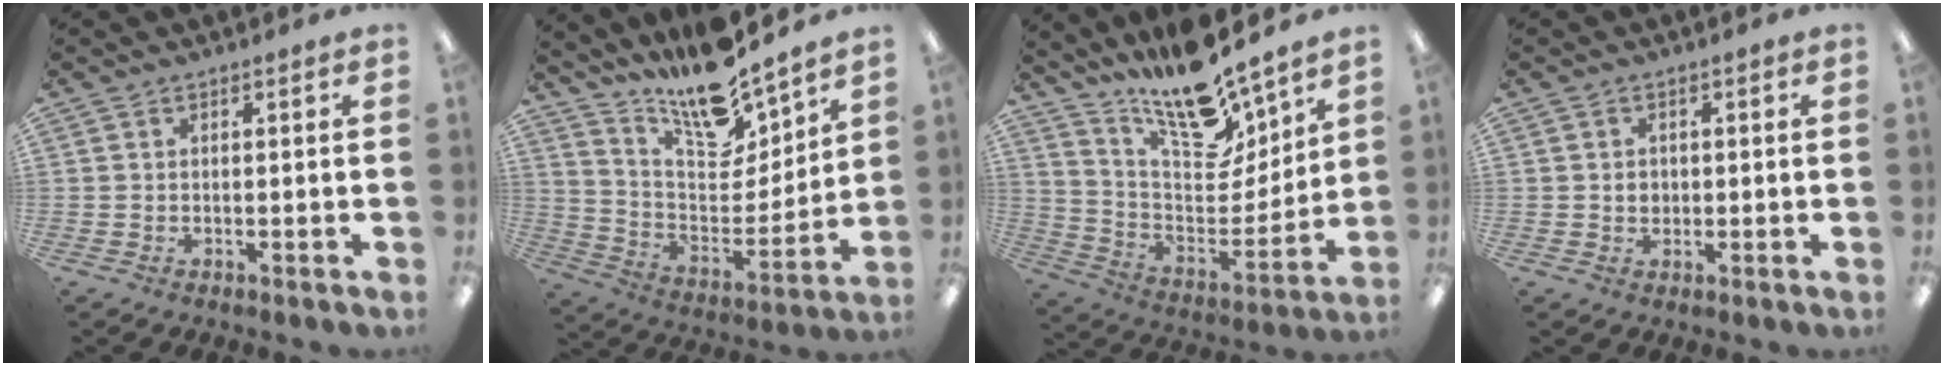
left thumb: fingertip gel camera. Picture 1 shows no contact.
{"total": 17.0, "force": [15.5, 3.3, 6.0], "torque": [-0.124, -0.123, 0.271]}
{"total": 18.0, "force": [16.0, 3.7, 7.4], "torque": [-0.140, -0.127, 0.278]}
{"total": 2.0, "force": [0.2, 1.8, 0.8], "torque": [-0.009, 0.001, -0.001]}